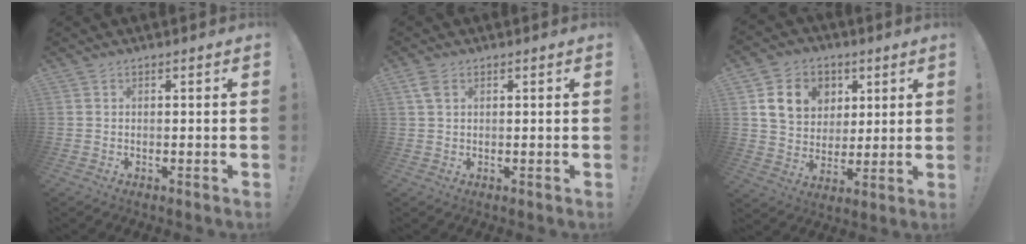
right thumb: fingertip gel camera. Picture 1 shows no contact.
{"total": 3.2, "force": [1.4, 1.7, 2.2], "torque": [-0.038, 0.000, 0.025]}
{"total": 13.7, "force": [5.1, 11.2, 5.9], "torque": [-0.092, -0.013, 0.105]}